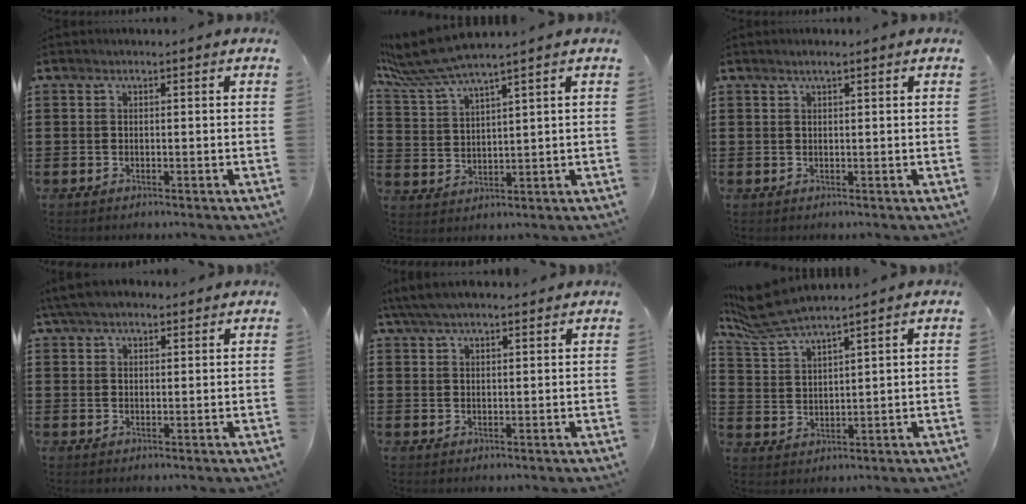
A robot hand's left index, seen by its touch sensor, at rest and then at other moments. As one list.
[{"total": 6.6, "force": [5.4, 0.1, 3.8], "torque": [-0.100, -0.023, 0.094]}, {"total": 1.1, "force": [0.6, 0.1, 0.9], "torque": [-0.017, 0.001, 0.011]}, {"total": 4.4, "force": [3.6, 1.5, 2.1], "torque": [-0.051, 0.003, 0.068]}, {"total": 4.2, "force": [3.5, 1.2, 2.0], "torque": [-0.049, 0.001, 0.065]}, {"total": 6.6, "force": [5.8, 0.7, 3.2], "torque": [-0.091, -0.021, 0.102]}]